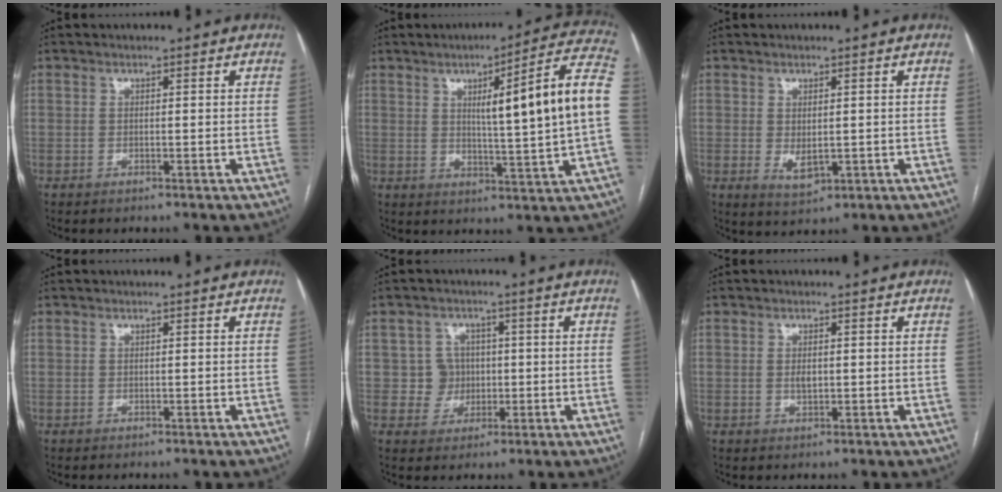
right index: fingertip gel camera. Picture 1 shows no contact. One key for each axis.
{"total": 16.0, "fx": 2.0, "fy": -0.9, "fz": 15.8, "tx": -0.218, "ty": 0.014, "tz": 0.025}
{"total": 3.3, "fx": -0.3, "fy": 1.6, "fz": 2.8, "tx": -0.048, "ty": -0.010, "tz": 0.006}
{"total": 0.0}
{"total": 4.3, "fx": 0.0, "fy": 4.3, "fz": 0.4, "tx": 0.004, "ty": 0.016, "tz": 0.005}
{"total": 1.5, "fx": 0.1, "fy": 0.8, "fz": 1.3, "tx": -0.022, "ty": 0.000, "tz": 0.002}